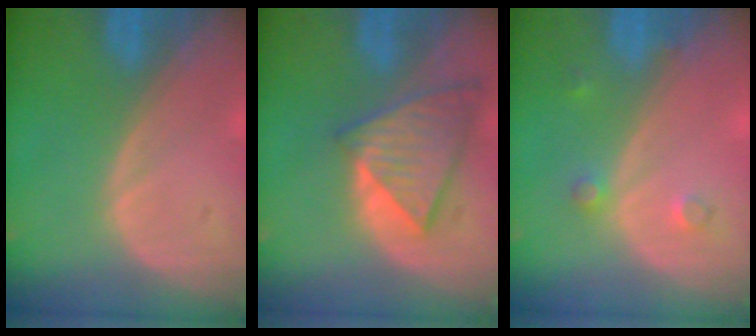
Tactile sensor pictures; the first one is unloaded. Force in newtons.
{"total": 8.4, "press": 7.4, "slide": 4.1}
{"total": 2.0, "press": 2.0, "slide": 0.2}